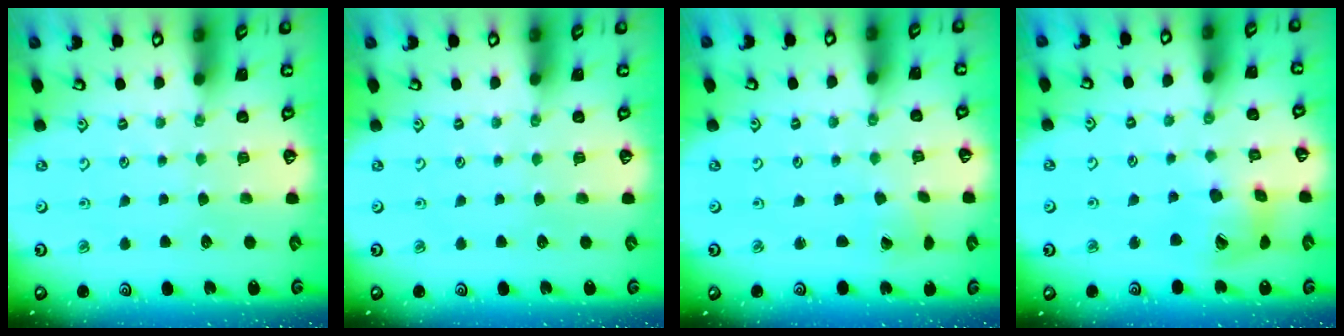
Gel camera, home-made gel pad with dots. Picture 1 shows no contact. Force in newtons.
{"total": 0.0}
{"total": 0.8, "press": 0.8, "slide": 0.1}
{"total": 13.3, "press": 13.1, "slide": 2.2}